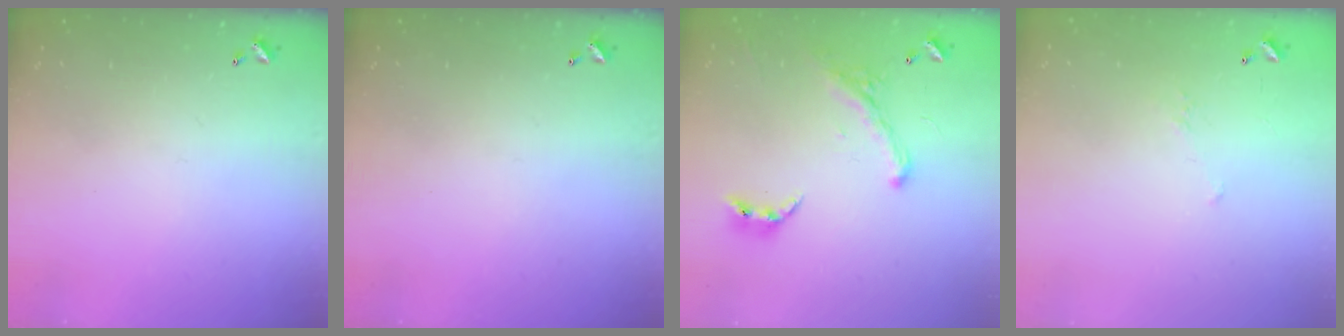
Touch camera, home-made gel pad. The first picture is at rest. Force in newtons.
{"total": 0.0}
{"total": 2.6, "press": 2.3, "slide": 1.3}
{"total": 5.5, "press": 5.4, "slide": 0.9}